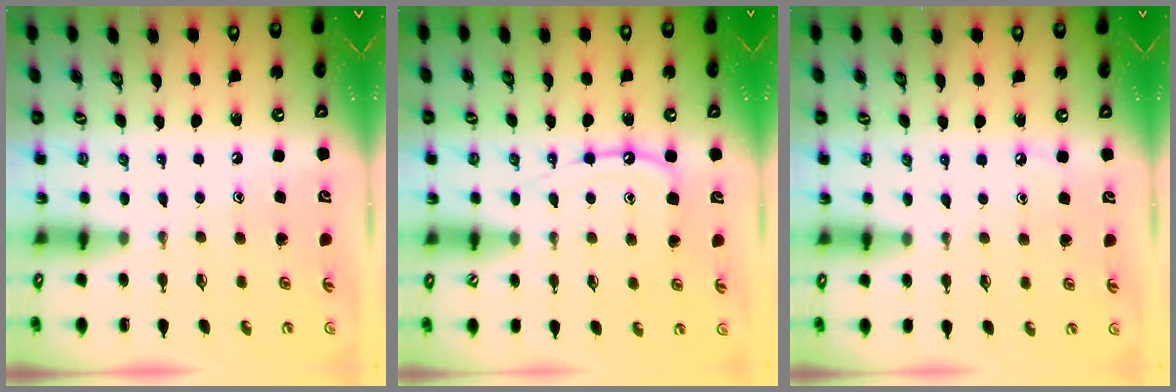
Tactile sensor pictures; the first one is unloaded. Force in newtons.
{"total": 9.2, "press": 9.2, "slide": 0.8}
{"total": 2.9, "press": 2.8, "slide": 0.4}